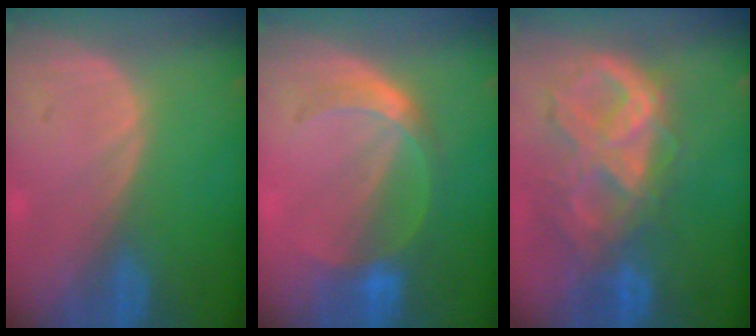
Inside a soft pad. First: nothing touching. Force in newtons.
{"total": 5.7, "press": 5.3, "slide": 2.0}
{"total": 10.5, "press": 8.8, "slide": 5.7}